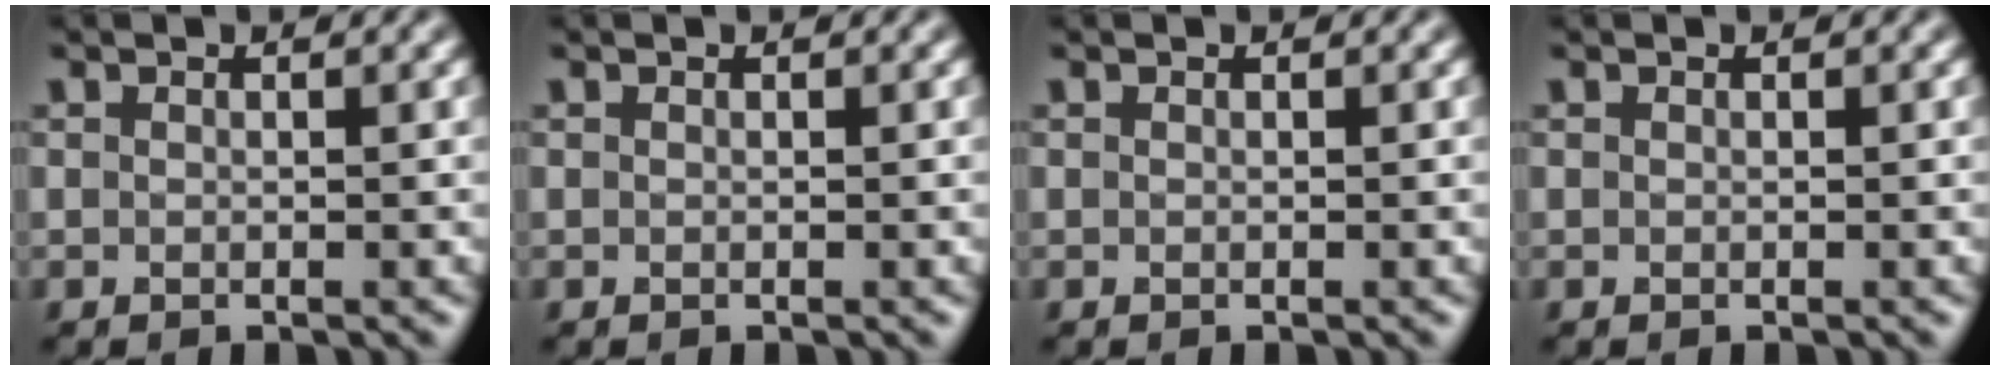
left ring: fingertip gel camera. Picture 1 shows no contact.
{"total": 0.0}
{"total": 0.0}
{"total": 0.0}